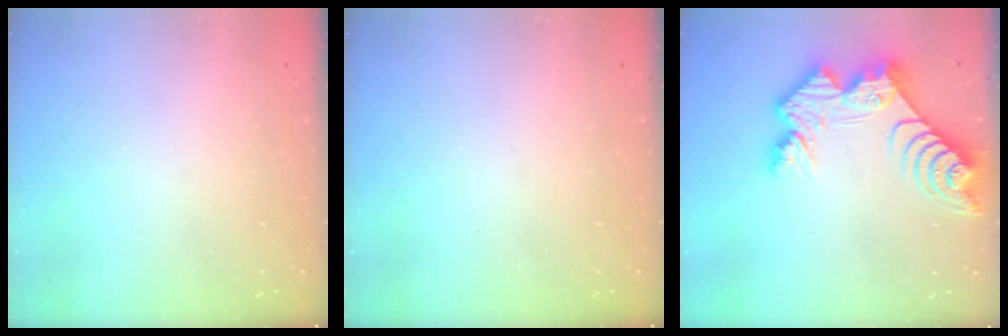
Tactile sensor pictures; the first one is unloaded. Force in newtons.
{"total": 0.0}
{"total": 13.9, "press": 13.9, "slide": 1.0}